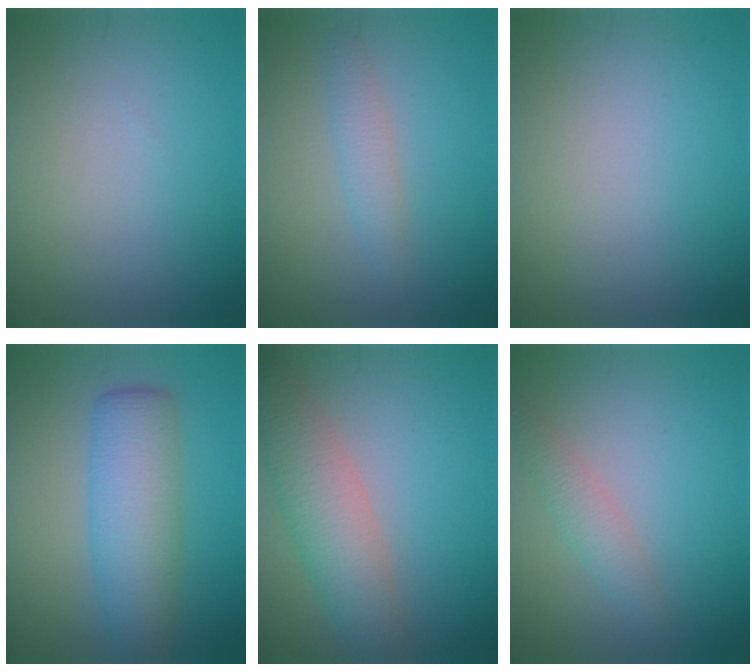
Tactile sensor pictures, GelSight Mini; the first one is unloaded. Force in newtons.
{"total": 2.0, "press": 2.0, "slide": 0.0}
{"total": 0.0}
{"total": 6.7, "press": 6.7, "slide": 0.2}
{"total": 5.4, "press": 5.4, "slide": 0.4}
{"total": 2.0, "press": 2.0, "slide": 0.1}